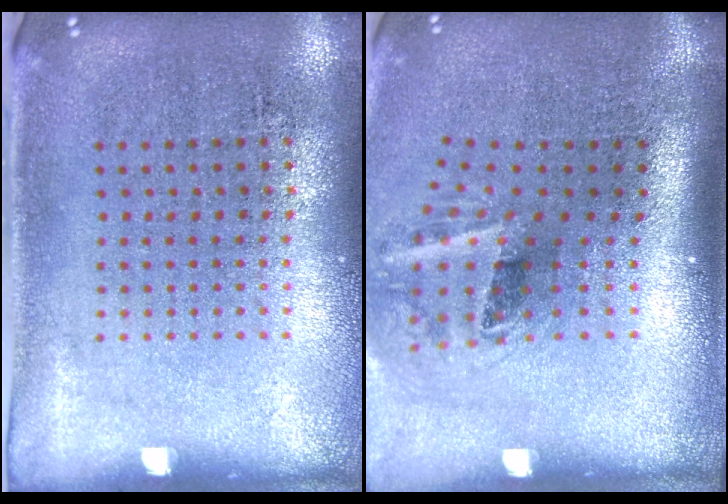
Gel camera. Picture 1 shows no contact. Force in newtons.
{"total": 2.2, "press": 1.3, "slide": 1.7}